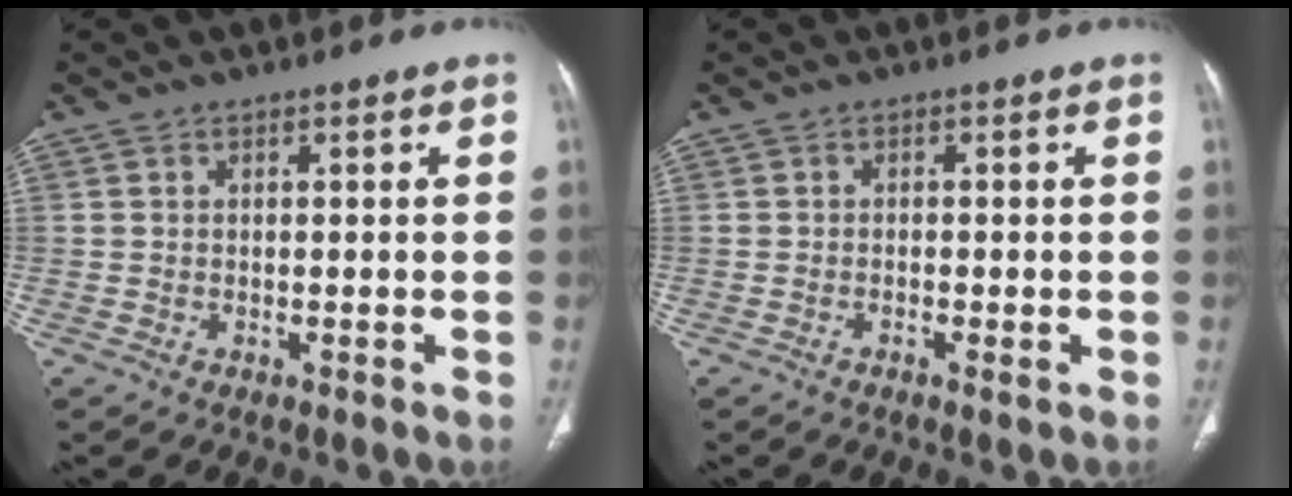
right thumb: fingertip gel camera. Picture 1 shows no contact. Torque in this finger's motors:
{"motor_torque": [-0.38, -0.33, -0.19, -0.05, 0.00]}